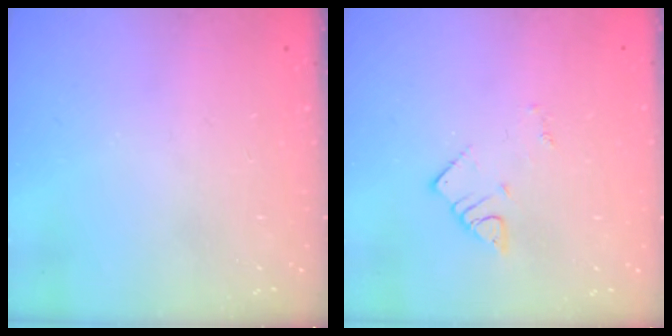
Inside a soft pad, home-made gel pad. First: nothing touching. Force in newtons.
{"total": 1.9, "press": 1.9, "slide": 0.2}